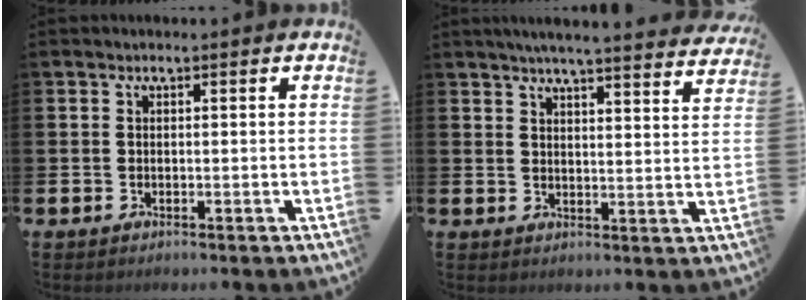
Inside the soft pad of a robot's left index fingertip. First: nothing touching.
{"total": 5.2, "force": [5.0, -0.4, 1.4], "torque": [-0.030, -0.030, 0.084]}